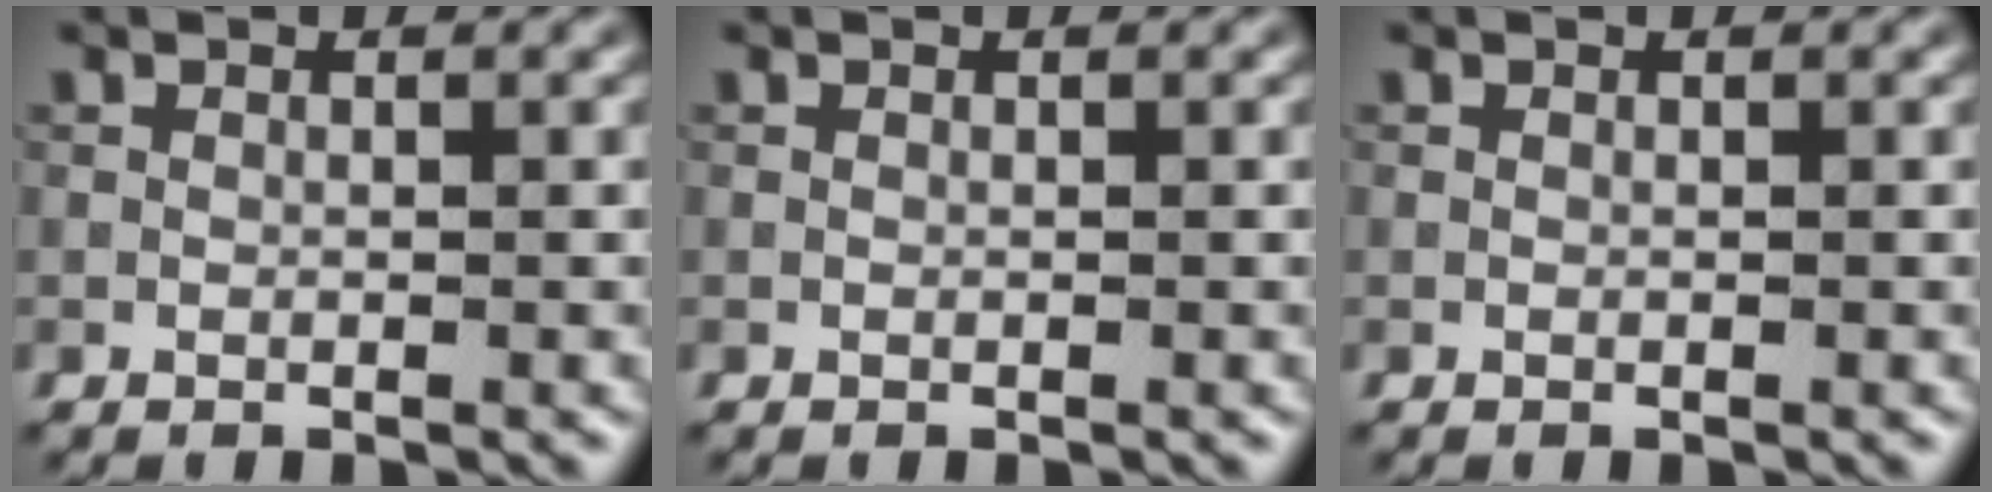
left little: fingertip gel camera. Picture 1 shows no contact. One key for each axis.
{"total": 0.0}
{"total": 0.0}